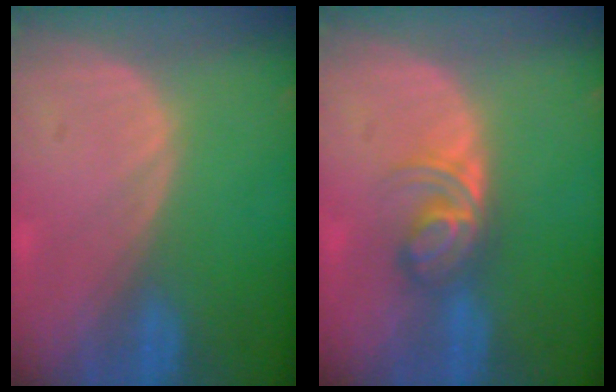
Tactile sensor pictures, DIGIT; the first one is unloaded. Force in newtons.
{"total": 5.7, "press": 4.9, "slide": 2.9}